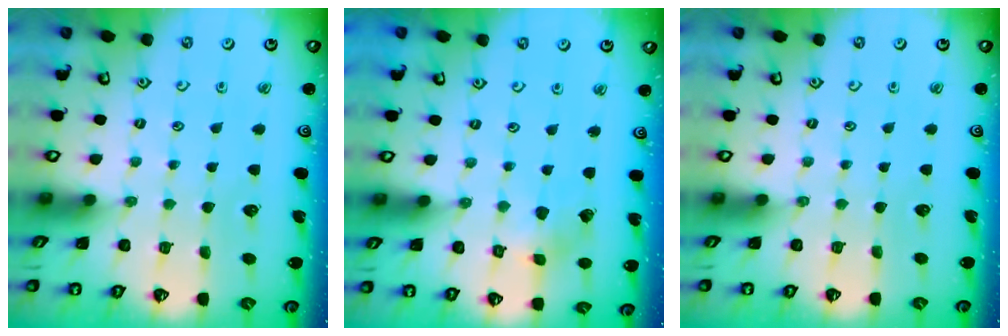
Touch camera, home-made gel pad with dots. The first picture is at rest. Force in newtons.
{"total": 2.3, "press": 2.3, "slide": 0.4}
{"total": 0.0}